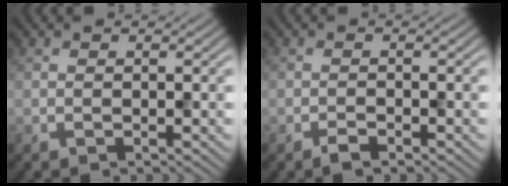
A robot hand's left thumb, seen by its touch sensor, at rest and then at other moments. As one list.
[{"total": 1.3, "force": [-1.0, 0.4, 0.7], "torque": [-0.013, 0.000, -0.021]}]